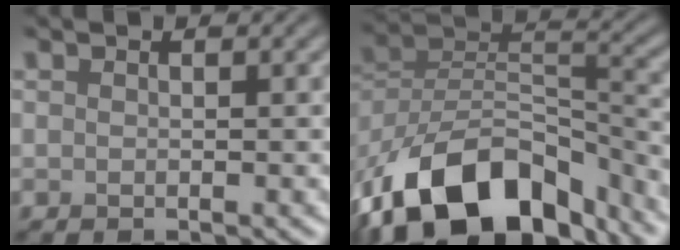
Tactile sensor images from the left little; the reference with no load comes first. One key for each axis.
{"total": 14.5, "fx": -8.9, "fy": 8.3, "fz": 7.9, "tx": -0.152, "ty": 0.011, "tz": -0.161}